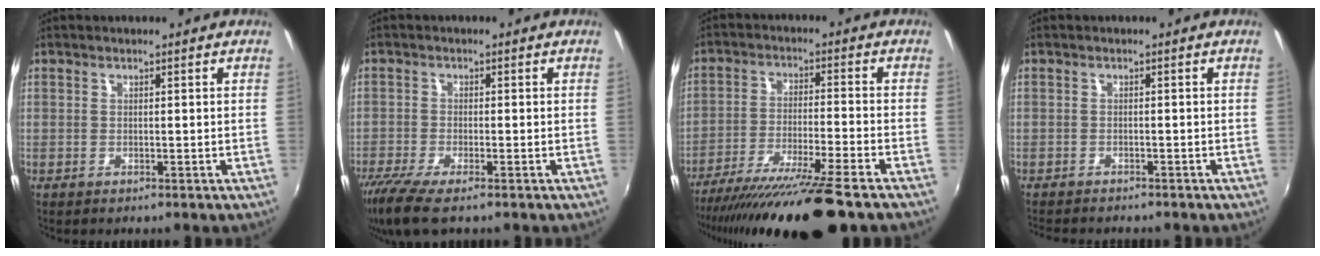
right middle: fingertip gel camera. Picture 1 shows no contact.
{"total": 8.5, "force": [-6.2, 1.5, 5.6], "torque": [-0.136, -0.040, -0.118]}
{"total": 17.7, "force": [-14.5, -0.6, 10.2], "torque": [-0.194, -0.044, -0.240]}
{"total": 4.3, "force": [-4.0, 0.7, 1.4], "torque": [-0.038, -0.017, -0.065]}